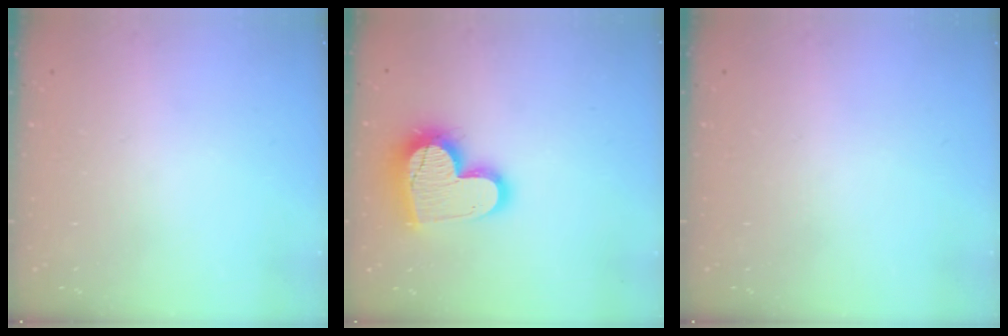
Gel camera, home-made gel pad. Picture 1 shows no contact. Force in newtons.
{"total": 17.4, "press": 17.3, "slide": 1.3}
{"total": 0.0}